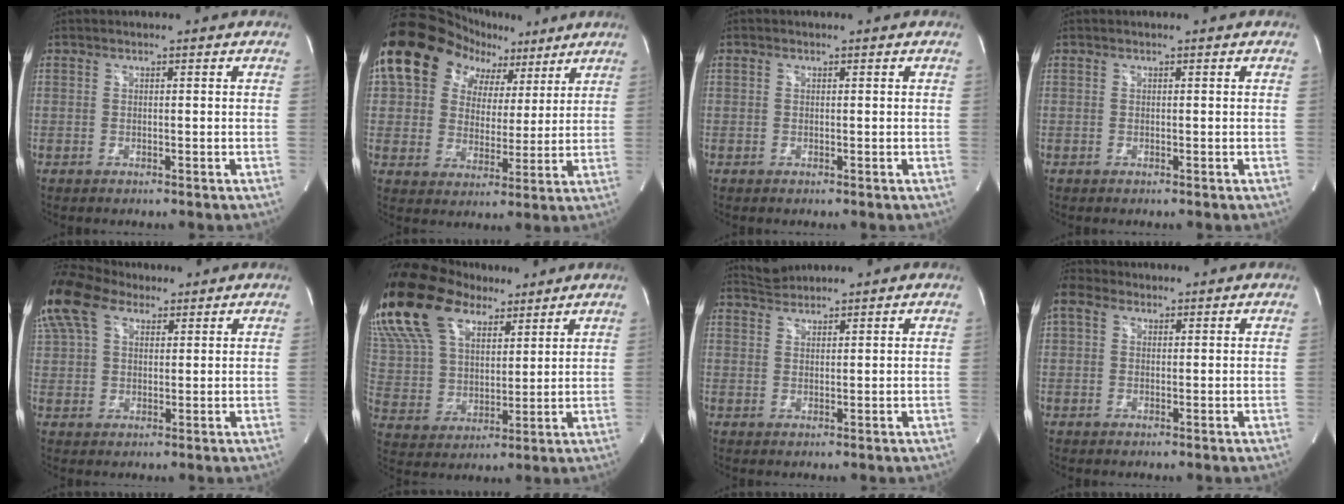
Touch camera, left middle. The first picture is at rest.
{"total": 14.4, "force": [8.2, 10.1, 6.1], "torque": [-0.093, 0.059, 0.144]}
{"total": 1.6, "force": [-0.9, -1.1, -0.8], "torque": [0.008, 0.002, -0.007]}
{"total": 0.0}
{"total": 13.1, "force": [8.2, 7.4, 7.1], "torque": [-0.208, 0.061, 0.166]}
{"total": 24.7, "force": [16.5, 13.0, 13.0], "torque": [-0.341, 0.070, 0.311]}
{"total": 2.4, "force": [2.4, 0.0, -0.5], "torque": [0.000, 0.006, 0.054]}
{"total": 2.3, "force": [1.2, 1.5, 1.3], "torque": [-0.049, 0.022, 0.037]}